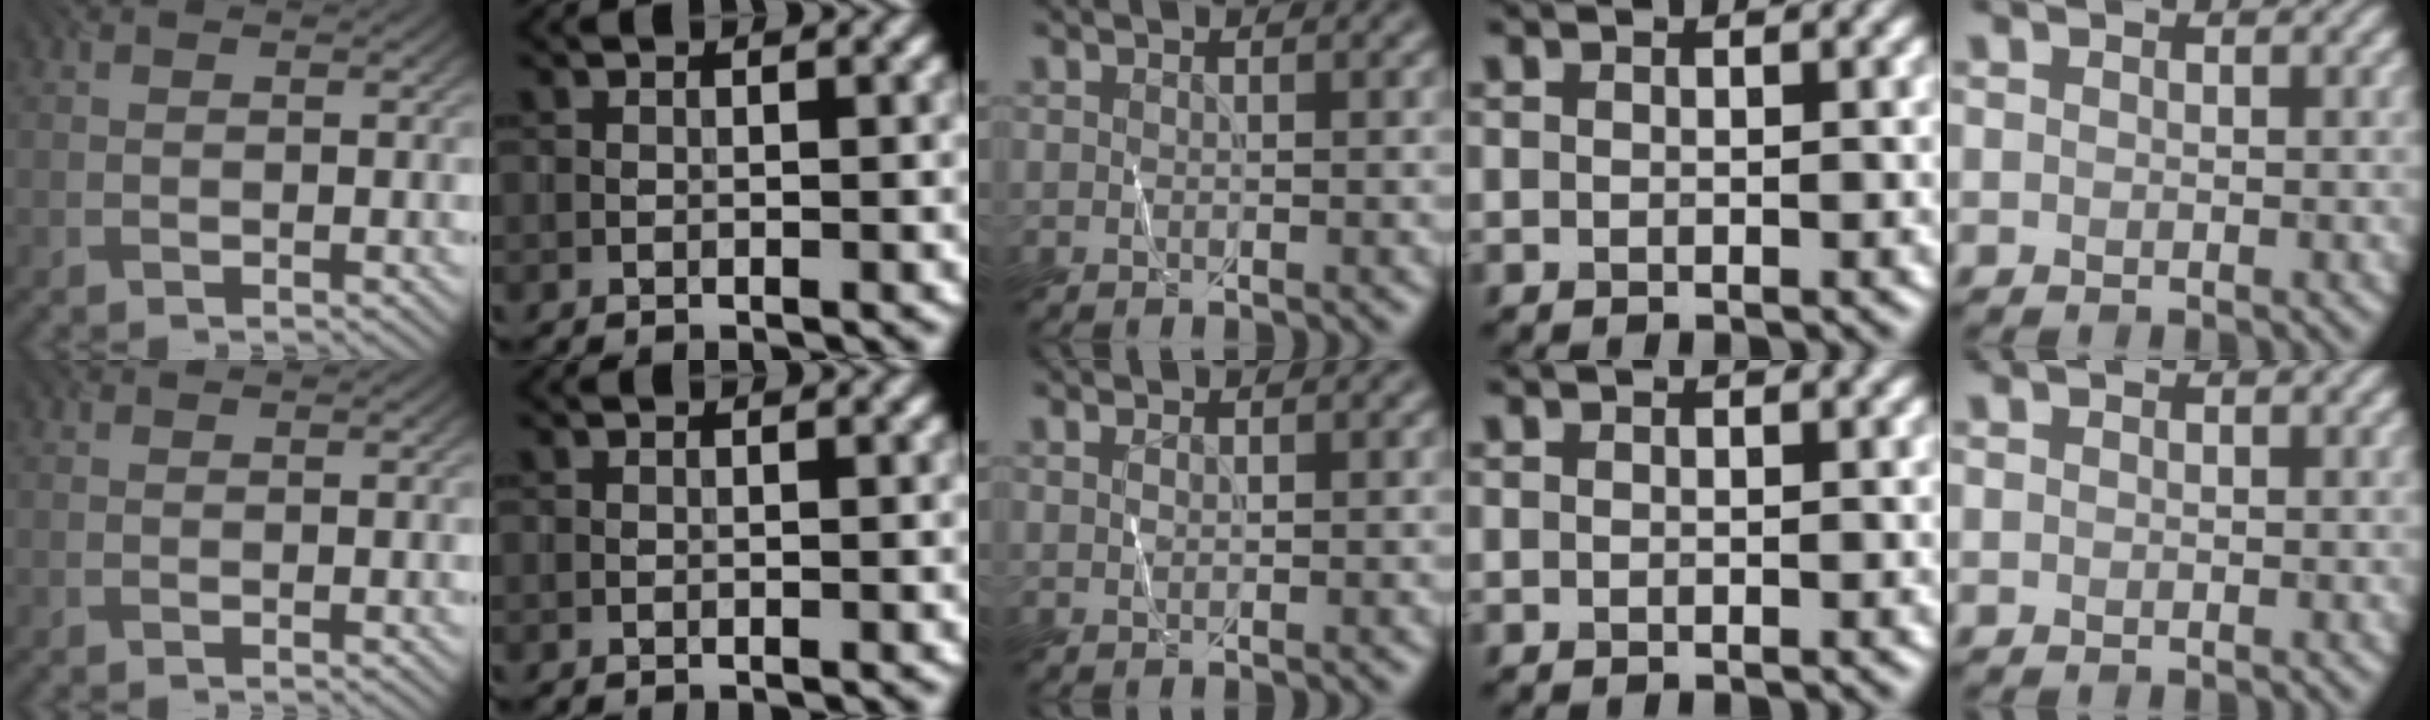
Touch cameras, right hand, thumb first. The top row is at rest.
{"thumb": {"total": 0.8, "force": [0.4, -0.4, -0.6], "torque": [0.008, -0.001, 0.005]}, "middle": {"total": 0.8, "force": [0.7, 0.2, 0.2], "torque": [-0.006, 0.003, 0.009]}}